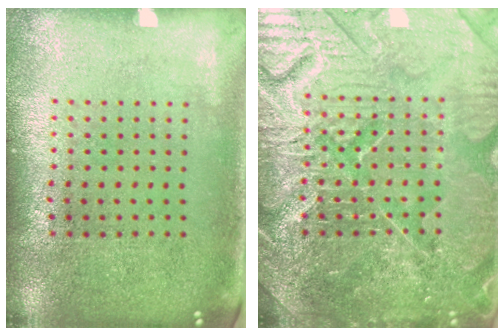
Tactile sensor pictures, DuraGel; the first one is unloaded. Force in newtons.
{"total": 7.2, "press": 7.2, "slide": 0.9}